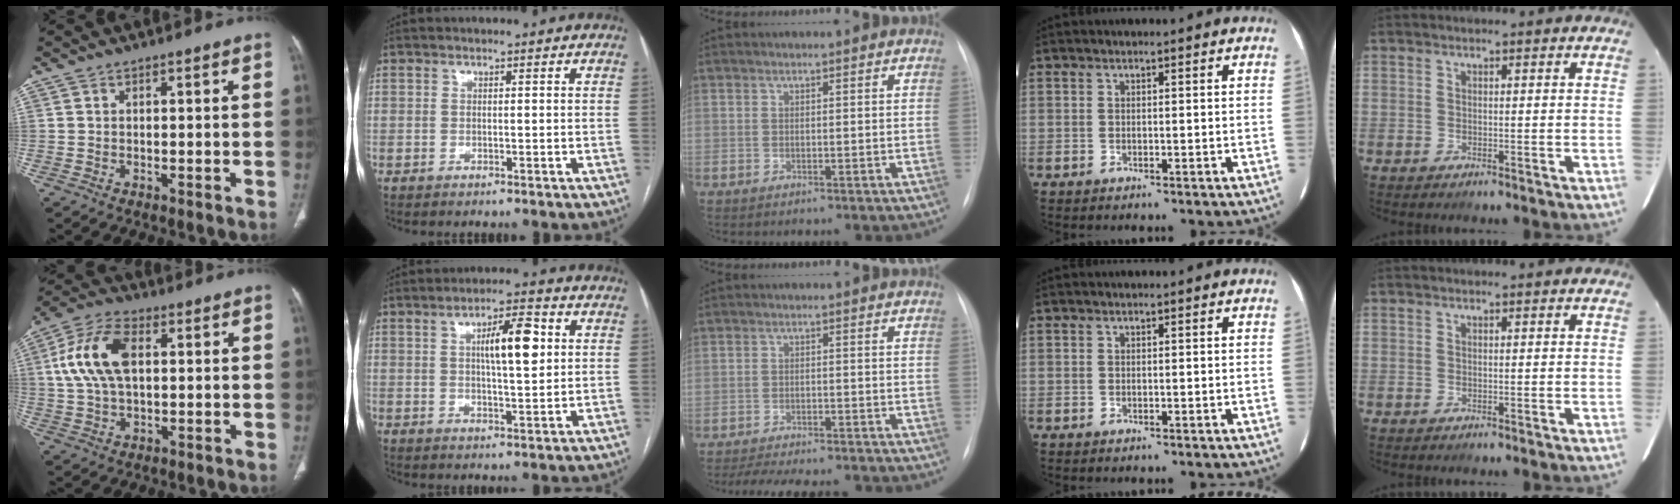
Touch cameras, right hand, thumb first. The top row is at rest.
{"thumb": {"total": 12.4, "force": [2.3, 6.9, 10.0], "torque": [-0.206, 0.018, 0.041]}, "index": {"total": 8.2, "force": [2.0, 1.8, 7.8], "torque": [-0.128, 0.012, 0.033]}, "middle": {"total": 12.4, "force": [-11.1, 2.4, 4.8], "torque": [-0.079, -0.002, -0.147]}}